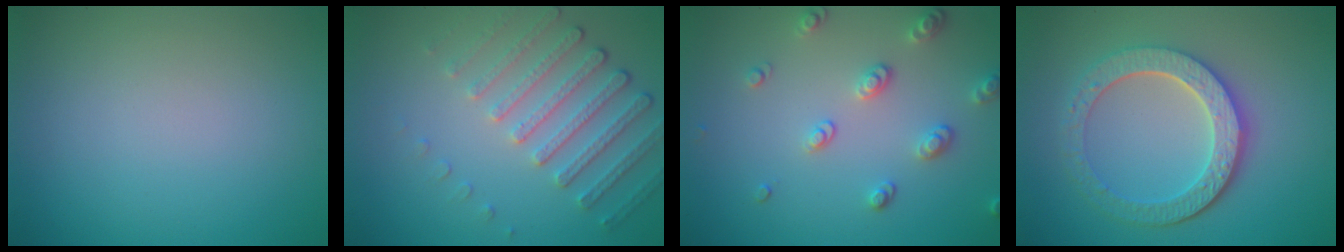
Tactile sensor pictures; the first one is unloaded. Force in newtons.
{"total": 4.7, "press": 3.4, "slide": 3.3}
{"total": 2.6, "press": 2.6, "slide": 0.6}
{"total": 5.4, "press": 4.4, "slide": 3.0}